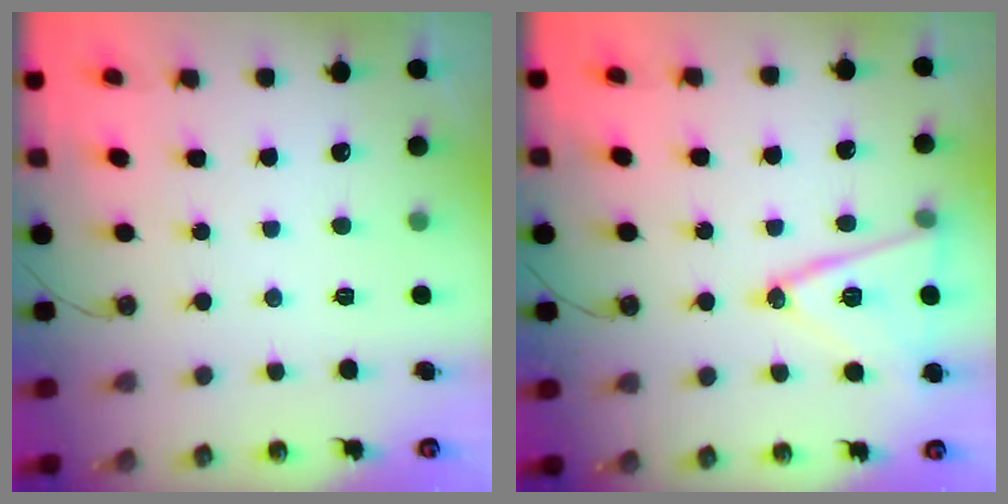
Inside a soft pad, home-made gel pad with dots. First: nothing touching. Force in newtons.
{"total": 15.6, "press": 15.2, "slide": 3.4}